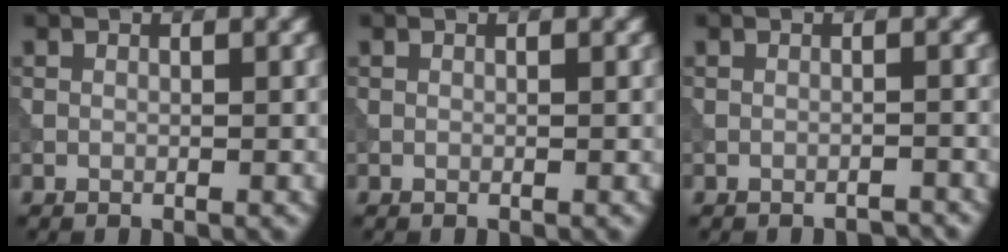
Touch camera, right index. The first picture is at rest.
{"total": 0.0}
{"total": 1.3, "force": [-1.2, 0.1, 0.2], "torque": [0.004, 0.003, -0.021]}